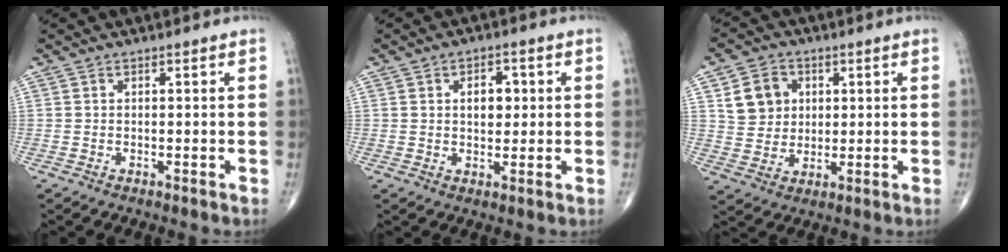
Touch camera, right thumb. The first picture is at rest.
{"total": 5.1, "force": [1.1, 3.3, 3.8], "torque": [-0.037, 0.001, 0.017]}
{"total": 8.4, "force": [2.5, 7.2, 3.4], "torque": [-0.030, -0.007, 0.049]}